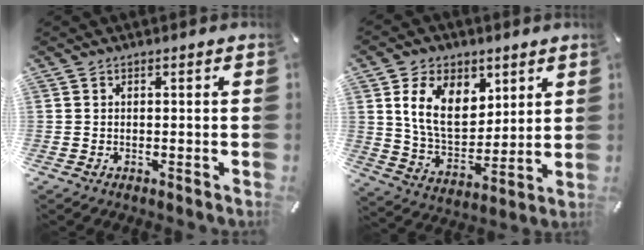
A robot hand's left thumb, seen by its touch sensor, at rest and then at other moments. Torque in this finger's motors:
{"motor_torque": [0.79, 0.29, 1.75, -1.02, 0.44]}